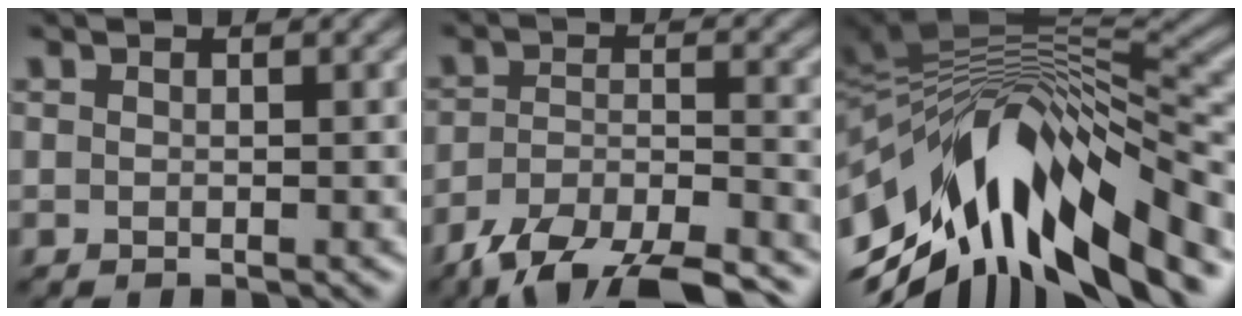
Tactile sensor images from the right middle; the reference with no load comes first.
{"total": 10.6, "force": [-8.8, 3.1, 5.1], "torque": [-0.085, -0.022, -0.144]}
{"total": 14.6, "force": [-5.2, 6.3, 12.0], "torque": [-0.208, 0.009, -0.080]}